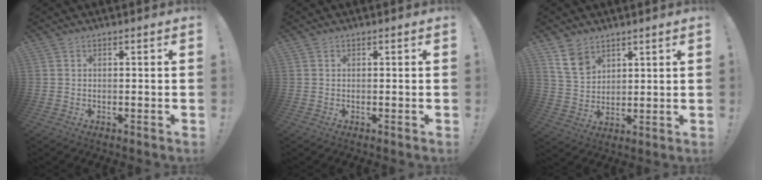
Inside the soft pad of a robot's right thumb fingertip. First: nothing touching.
{"total": 0.0}
{"total": 8.8, "force": [5.8, 5.8, 3.2], "torque": [-0.056, -0.030, 0.117]}